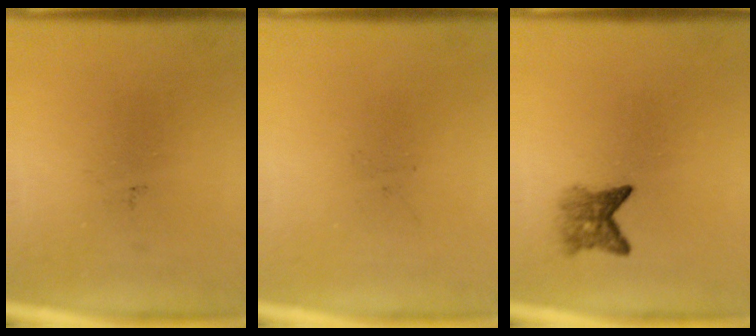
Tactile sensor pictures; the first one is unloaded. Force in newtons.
{"total": 0.0}
{"total": 3.0}